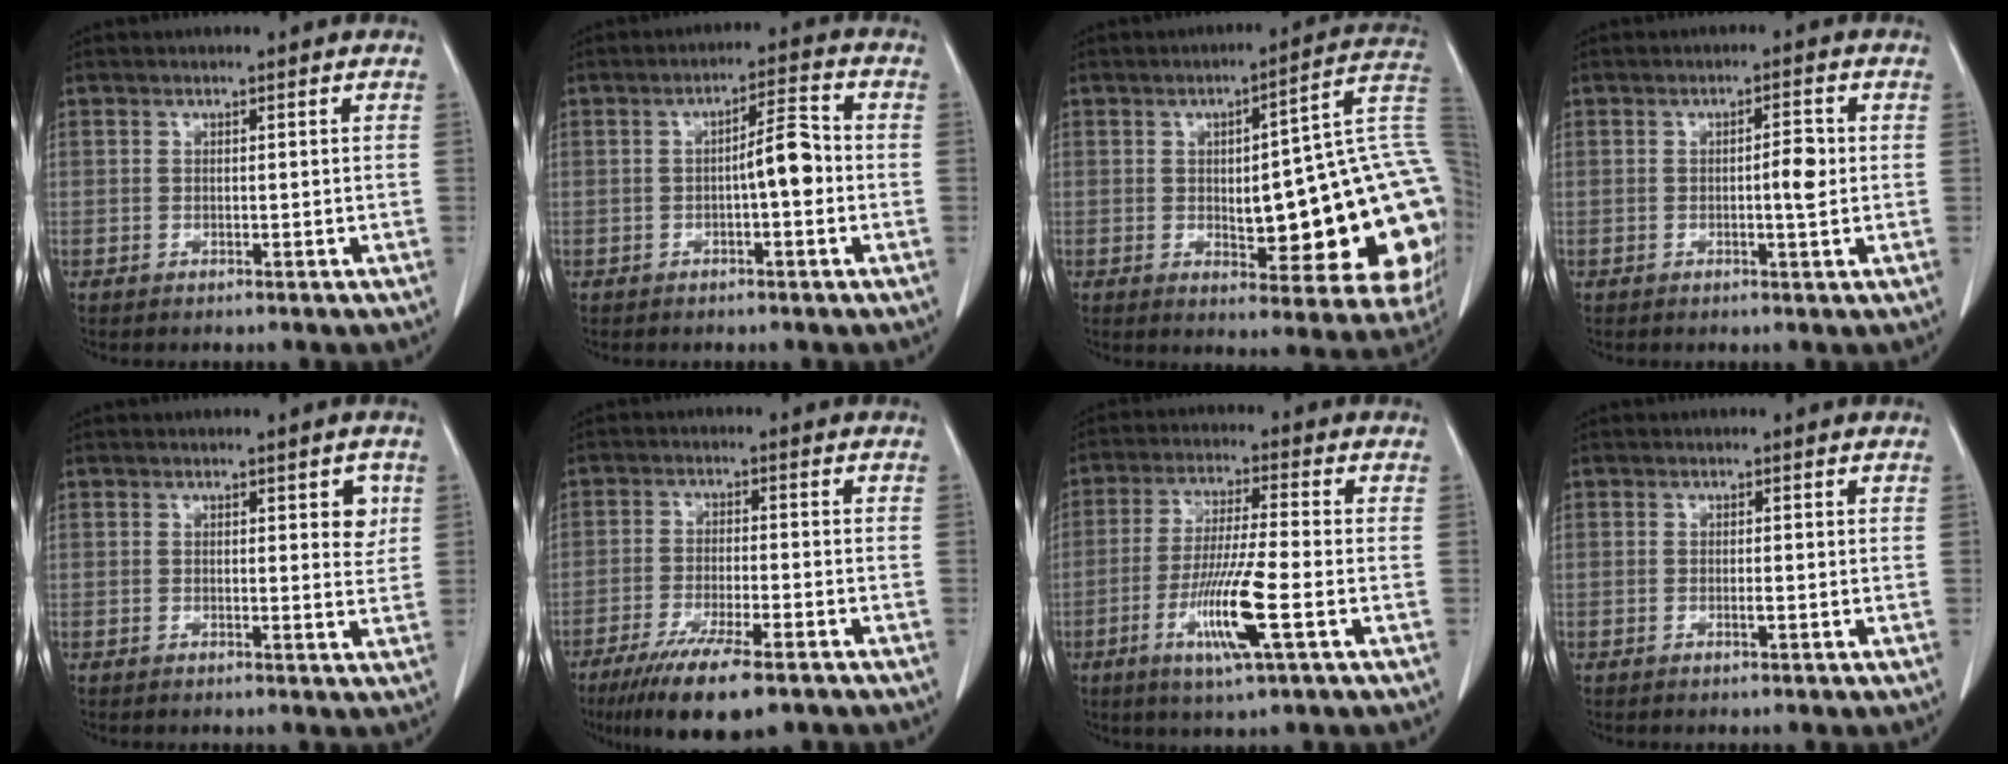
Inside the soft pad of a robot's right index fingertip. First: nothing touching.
{"total": 5.0, "force": [-0.7, 0.8, 4.9], "torque": [-0.075, 0.014, -0.011]}
{"total": 23.7, "force": [-1.6, 5.4, 23.0], "torque": [-0.210, 0.024, -0.008]}
{"total": 3.2, "force": [-0.1, 0.7, 3.2], "torque": [-0.047, 0.003, -0.002]}
{"total": 3.3, "force": [1.2, 1.2, 2.8], "torque": [-0.027, -0.004, 0.012]}
{"total": 11.8, "force": [-8.2, 1.9, 8.3], "torque": [-0.135, -0.026, -0.126]}
{"total": 10.8, "force": [-3.9, 0.1, 10.1], "torque": [-0.197, -0.018, -0.073]}
{"total": 0.6, "force": [-0.2, 0.0, 0.6], "torque": [-0.013, -0.001, -0.003]}